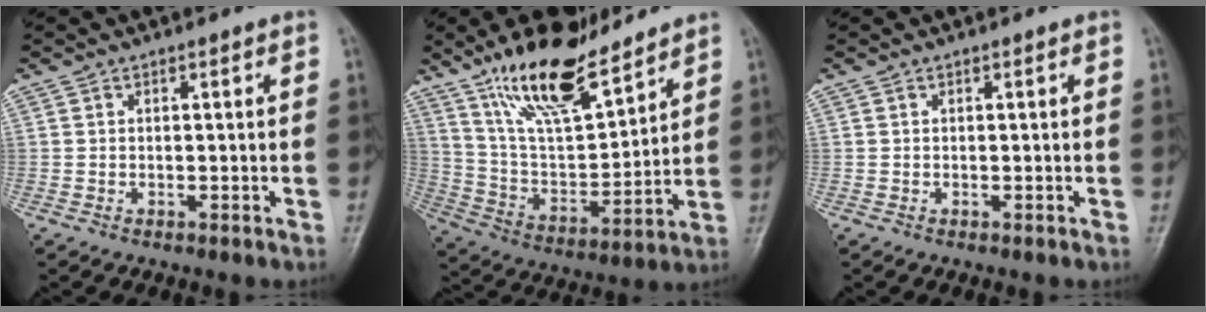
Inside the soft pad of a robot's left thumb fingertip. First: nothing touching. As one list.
[{"total": 17.6, "force": [13.1, 5.4, 10.6], "torque": [-0.158, -0.069, 0.246]}, {"total": 0.0}]